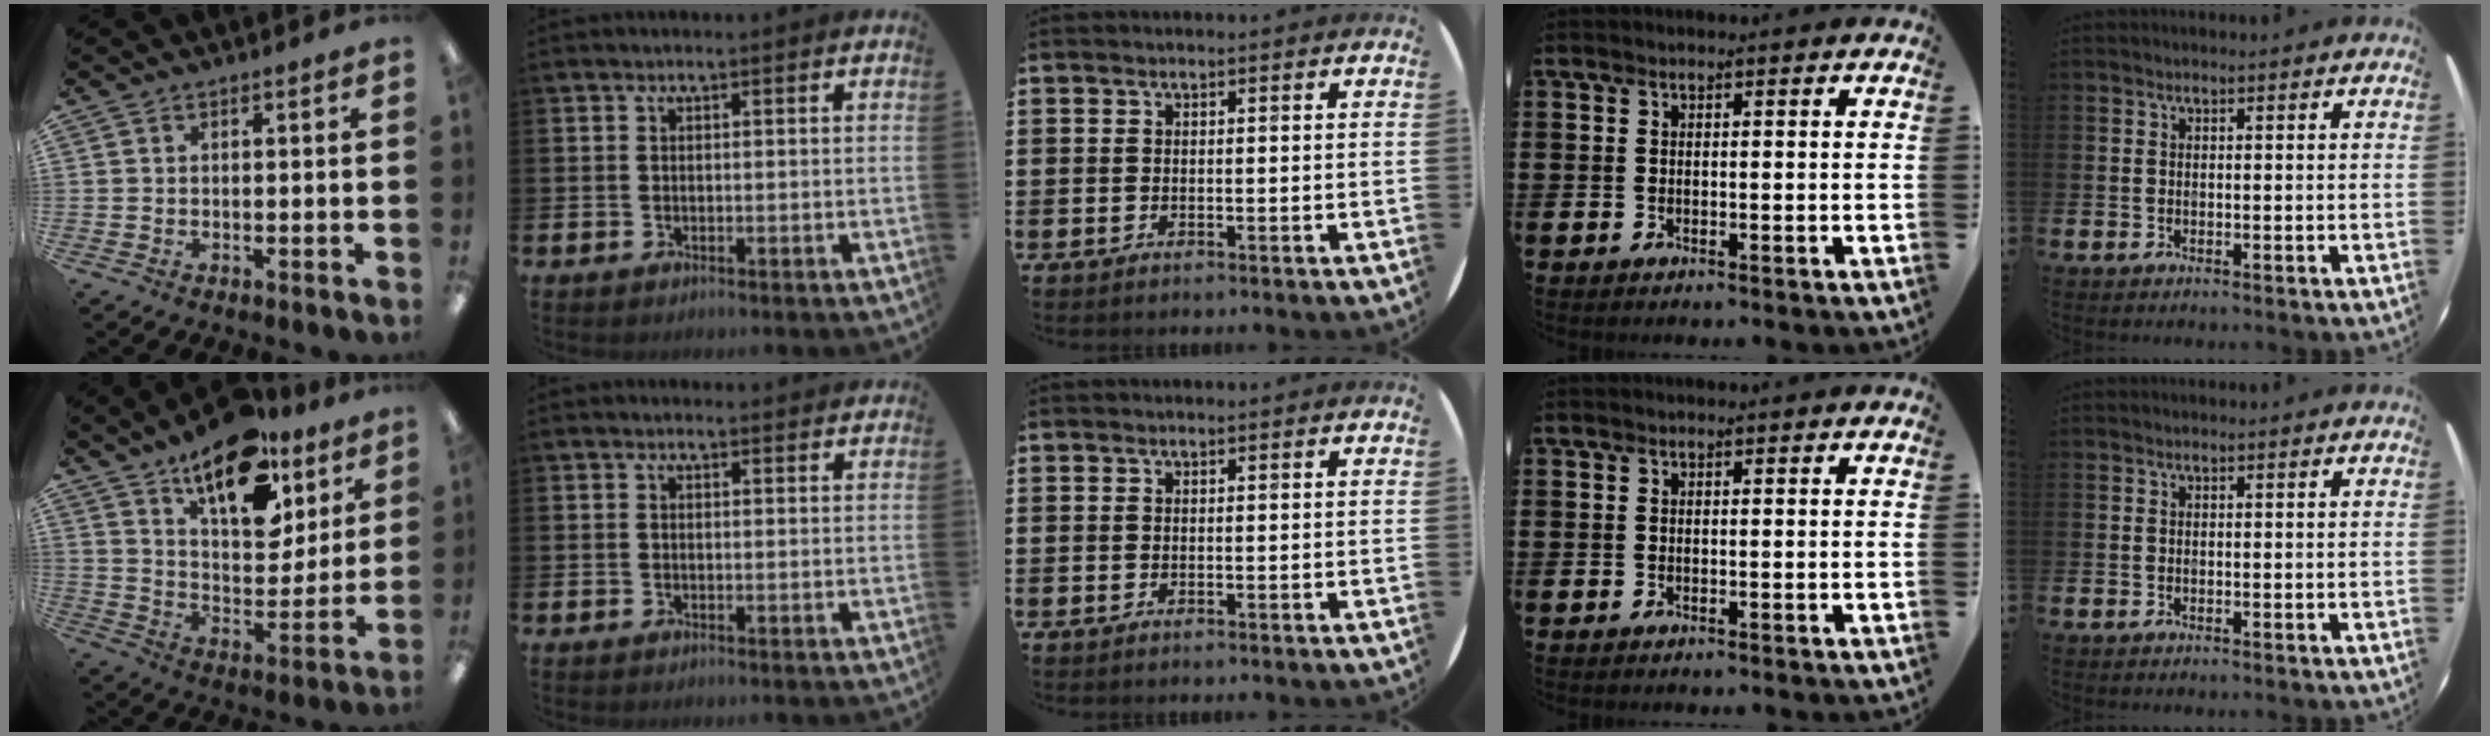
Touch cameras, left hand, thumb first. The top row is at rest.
{"thumb": {"total": 18.4, "force": [12.5, 8.6, 10.4], "torque": [-0.153, -0.075, 0.216]}, "index": {"total": 0.8, "force": [0.7, 0.2, 0.1], "torque": [0.007, -0.001, 0.011]}}